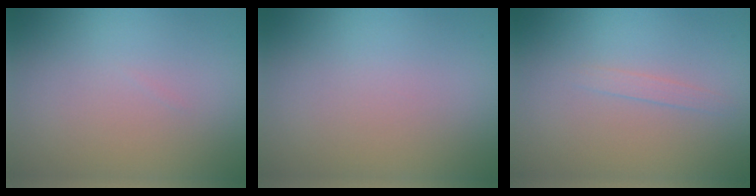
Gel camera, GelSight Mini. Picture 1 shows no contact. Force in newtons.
{"total": 0.0}
{"total": 0.8, "press": 0.8, "slide": 0.1}